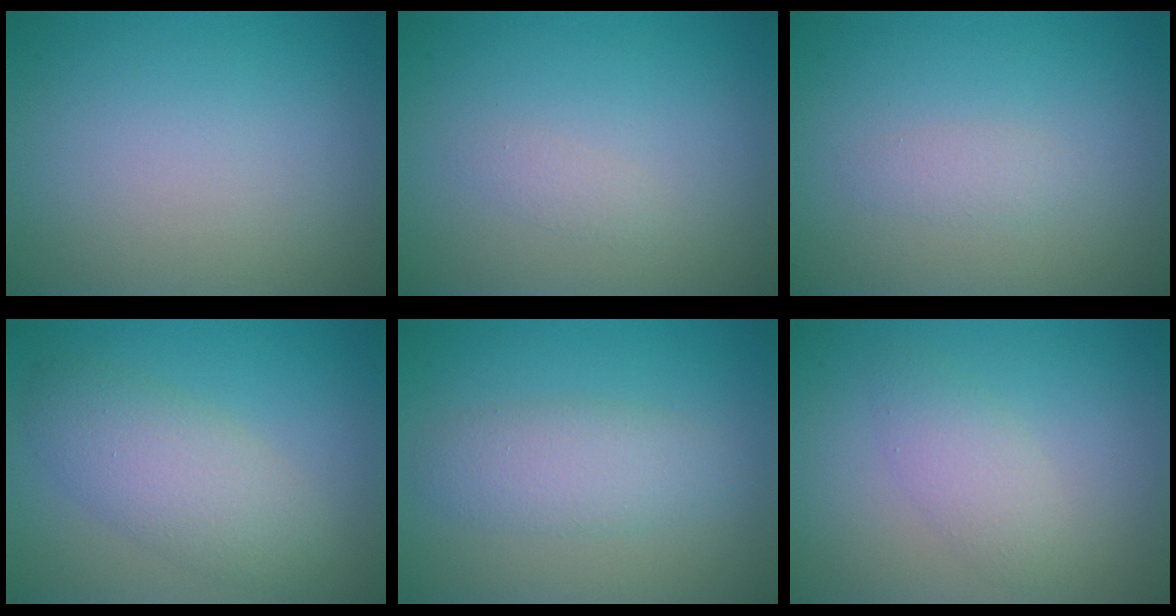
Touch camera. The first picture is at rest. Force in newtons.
{"total": 0.8, "press": 0.8, "slide": 0.0}
{"total": 1.1, "press": 1.1, "slide": 0.1}
{"total": 4.7, "press": 4.7, "slide": 0.2}
{"total": 3.3, "press": 3.3, "slide": 0.0}
{"total": 2.2, "press": 2.2, "slide": 0.0}